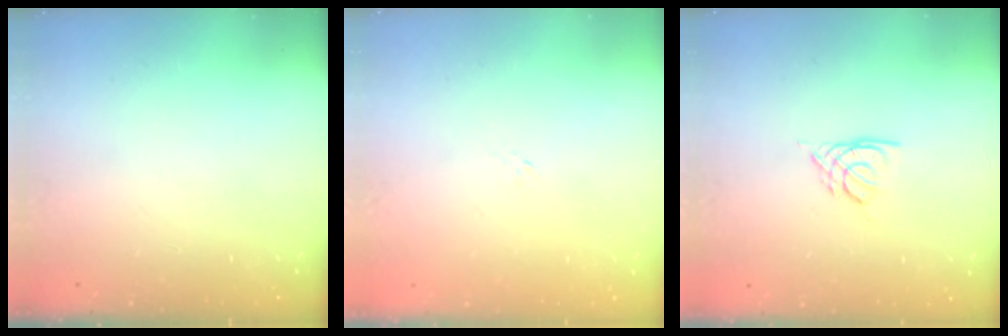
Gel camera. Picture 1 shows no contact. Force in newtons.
{"total": 0.7, "press": 0.5, "slide": 0.4}
{"total": 2.6, "press": 2.6, "slide": 0.6}